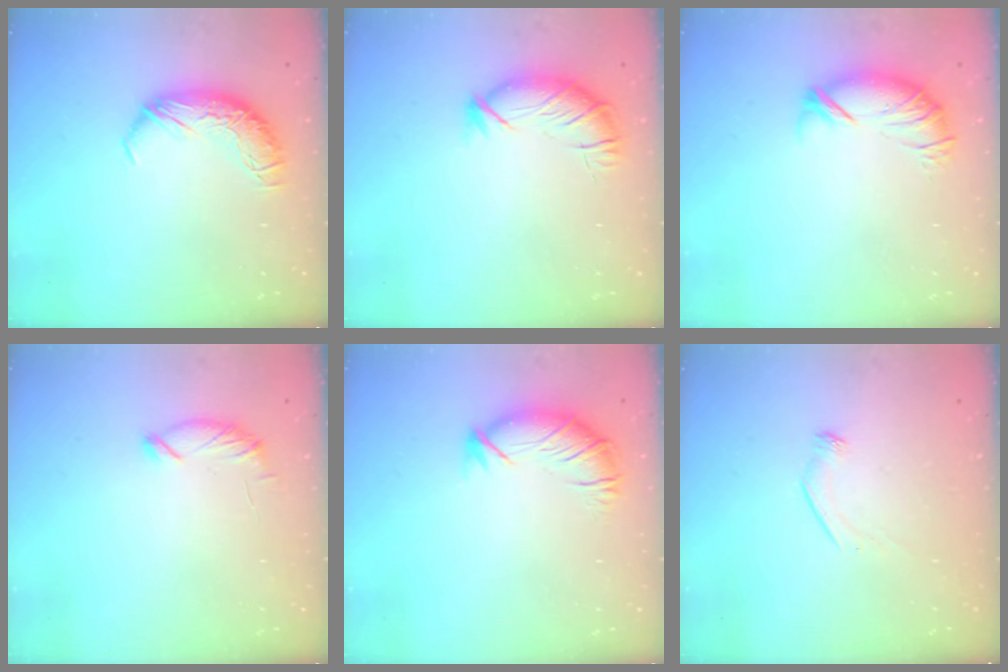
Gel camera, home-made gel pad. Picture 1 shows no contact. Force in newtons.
{"total": 3.5, "press": 3.4, "slide": 0.9}
{"total": 3.8, "press": 3.2, "slide": 2.0}
{"total": 6.1, "press": 6.1, "slide": 0.4}
{"total": 2.8, "press": 2.0, "slide": 1.9}
{"total": 6.9, "press": 6.9, "slide": 0.9}